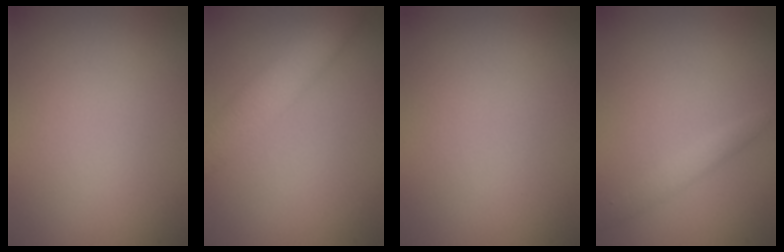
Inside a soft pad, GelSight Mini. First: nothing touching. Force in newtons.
{"total": 4.6, "press": 4.6, "slide": 0.2}
{"total": 0.0}
{"total": 1.4, "press": 1.4, "slide": 0.0}